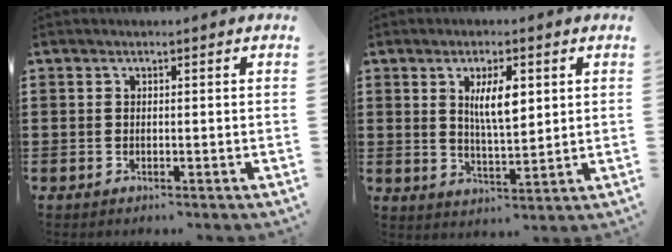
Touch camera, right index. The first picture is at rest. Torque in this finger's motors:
{"motor_torque": [1.08, 0.42, 0.39, 0.08]}